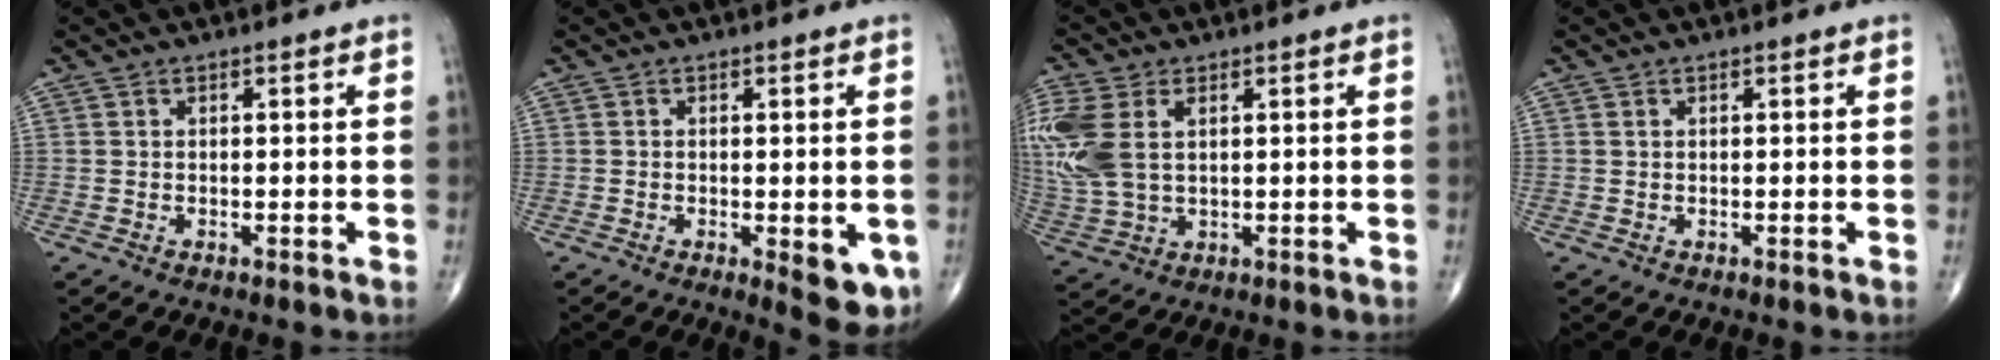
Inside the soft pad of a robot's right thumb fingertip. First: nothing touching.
{"total": 7.0, "force": [-2.1, 2.6, 6.2], "torque": [-0.061, -0.012, -0.024]}
{"total": 14.3, "force": [3.3, 8.9, 10.7], "torque": [-0.285, 0.002, 0.072]}
{"total": 0.0}